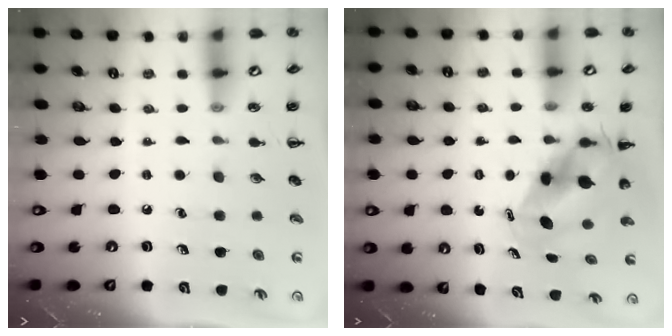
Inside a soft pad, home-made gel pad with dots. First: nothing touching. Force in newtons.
{"total": 5.4, "press": 5.2, "slide": 1.4}